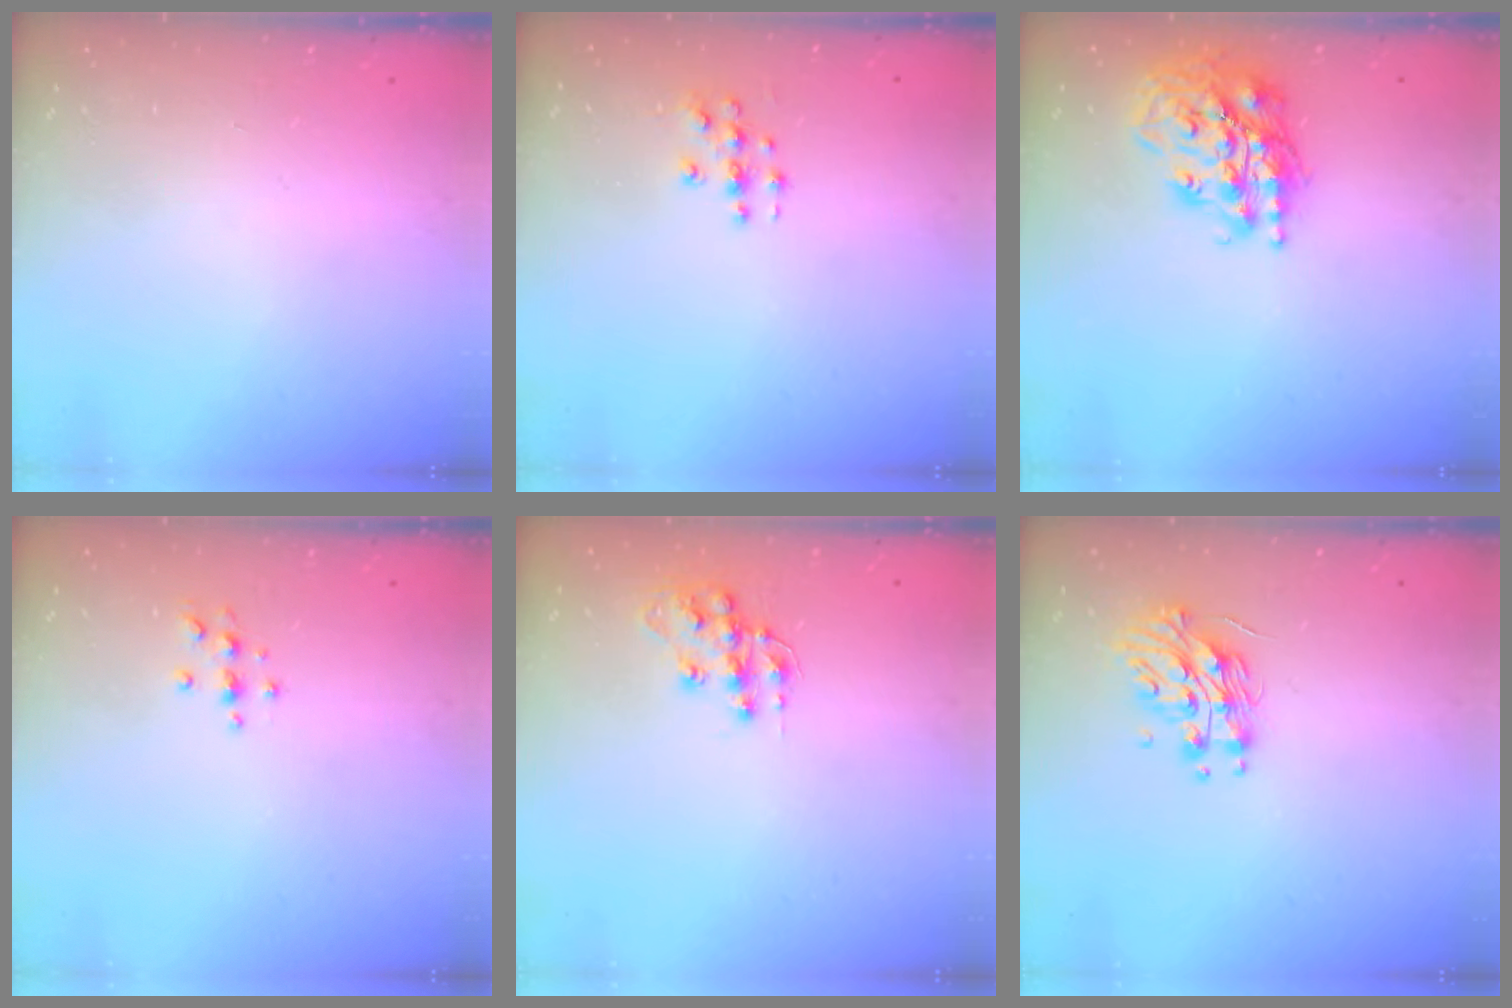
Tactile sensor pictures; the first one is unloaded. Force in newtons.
{"total": 3.4, "press": 3.4, "slide": 0.2}
{"total": 19.9, "press": 19.8, "slide": 2.4}
{"total": 3.3, "press": 3.3, "slide": 0.4}
{"total": 11.6, "press": 11.5, "slide": 0.8}
{"total": 11.6, "press": 11.6, "slide": 0.0}